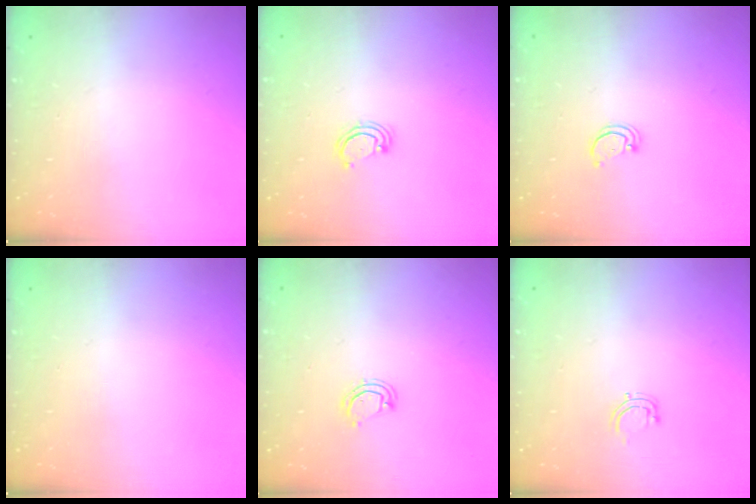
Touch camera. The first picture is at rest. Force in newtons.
{"total": 2.9, "press": 2.9, "slide": 0.3}
{"total": 1.5, "press": 1.5, "slide": 0.1}
{"total": 0.0}
{"total": 3.4, "press": 3.4, "slide": 0.2}
{"total": 3.3, "press": 3.3, "slide": 0.3}